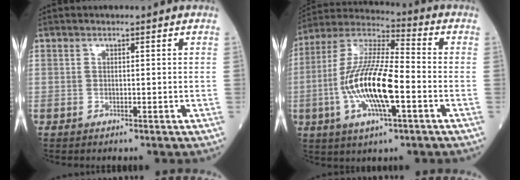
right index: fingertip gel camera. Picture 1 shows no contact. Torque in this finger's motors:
{"motor_torque": [1.33, -0.81, 0.64, 0.21]}